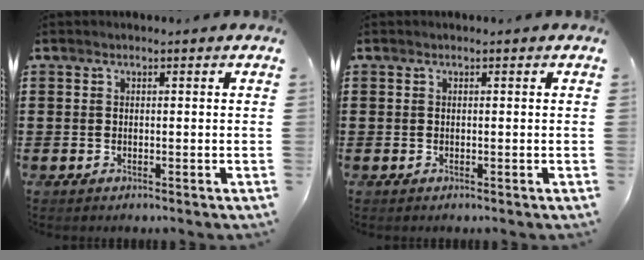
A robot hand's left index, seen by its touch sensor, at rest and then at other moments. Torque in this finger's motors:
{"motor_torque": [0.03, -0.05, 0.03, 0.01]}